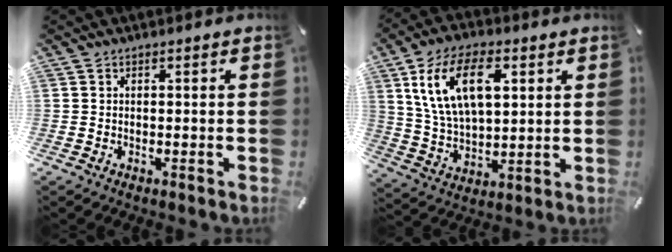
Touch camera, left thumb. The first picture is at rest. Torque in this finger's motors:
{"motor_torque": [0.81, 0.81, 1.66, -1.11, 0.56]}